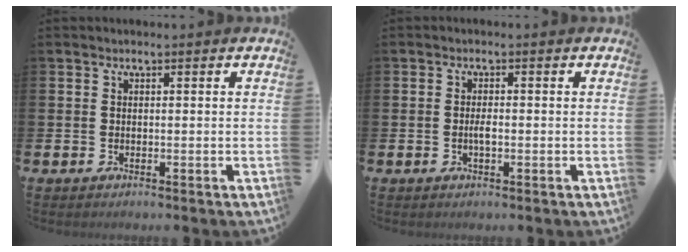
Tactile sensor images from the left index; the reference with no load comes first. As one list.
[{"total": 1.5, "force": [-0.3, 0.5, 1.3], "torque": [-0.026, 0.002, -0.007]}]